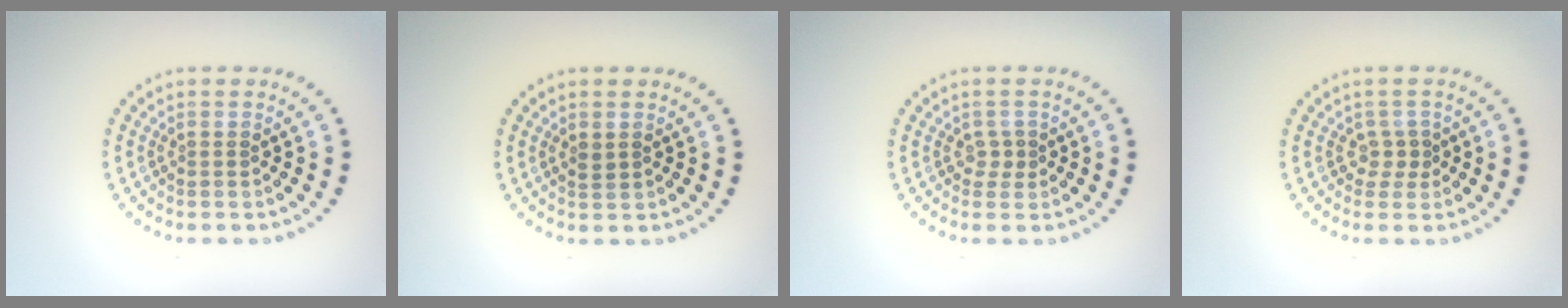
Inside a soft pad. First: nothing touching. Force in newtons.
{"total": 0.7, "press": 0.7, "slide": 0.2}
{"total": 1.1, "press": 0.9, "slide": 0.6}
{"total": 1.4, "press": 1.0, "slide": 1.0}